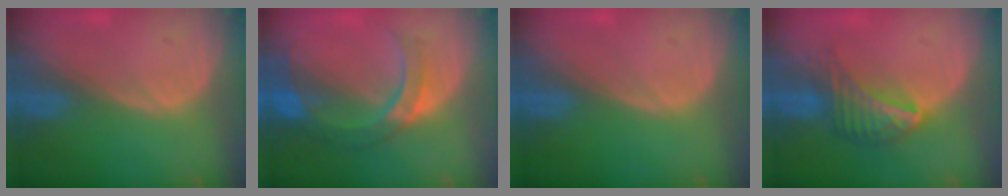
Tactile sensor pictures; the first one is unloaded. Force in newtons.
{"total": 8.9, "press": 7.8, "slide": 4.1}
{"total": 0.0}
{"total": 7.2, "press": 6.4, "slide": 3.3}